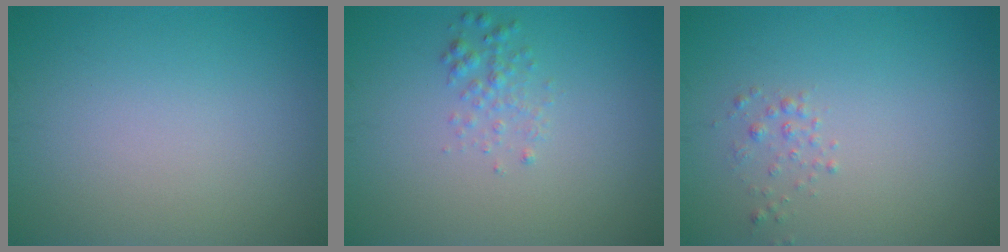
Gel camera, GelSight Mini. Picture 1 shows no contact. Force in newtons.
{"total": 1.4, "press": 1.4, "slide": 0.0}
{"total": 1.0, "press": 1.0, "slide": 0.1}